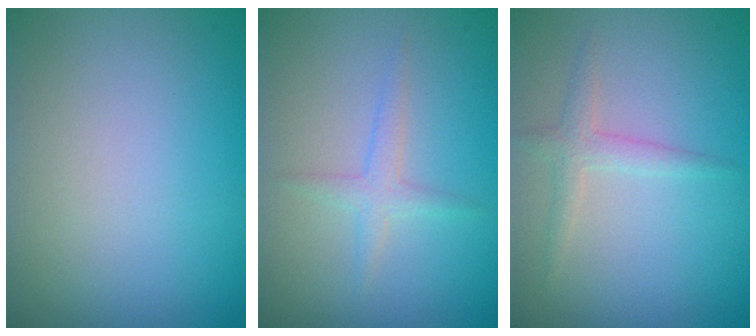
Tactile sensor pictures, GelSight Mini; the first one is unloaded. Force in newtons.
{"total": 1.6, "press": 1.6, "slide": 0.0}
{"total": 1.8, "press": 1.8, "slide": 0.0}